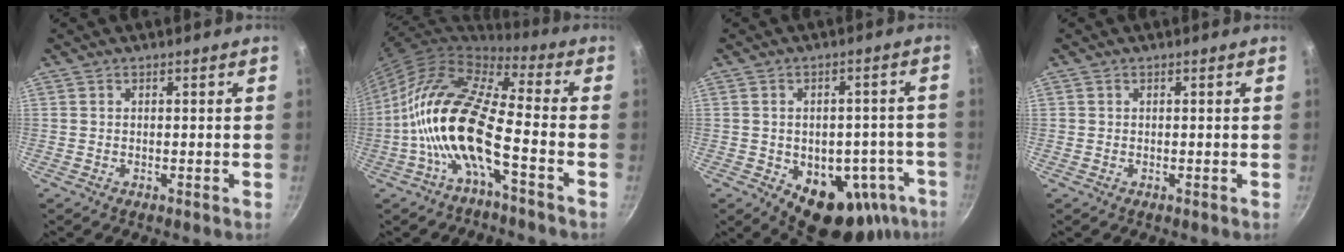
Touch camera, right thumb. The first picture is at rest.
{"total": 16.7, "force": [-4.7, 5.6, 15.0], "torque": [-0.283, 0.043, -0.107]}
{"total": 16.8, "force": [-6.9, 11.2, 10.4], "torque": [-0.081, 0.024, -0.071]}
{"total": 0.0}